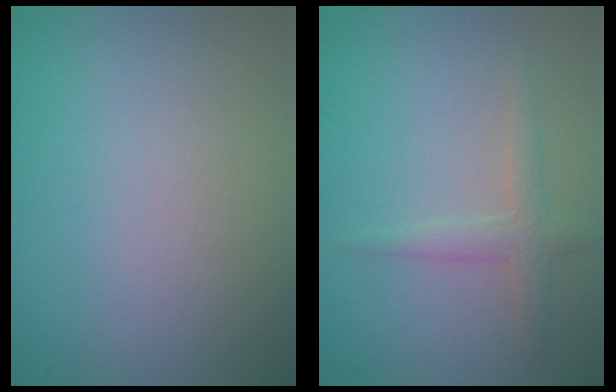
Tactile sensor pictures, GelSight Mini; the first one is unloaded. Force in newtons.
{"total": 1.9, "press": 1.9, "slide": 0.1}